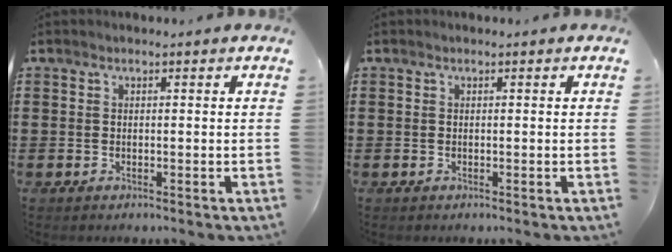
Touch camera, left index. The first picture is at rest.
{"total": 0.0}